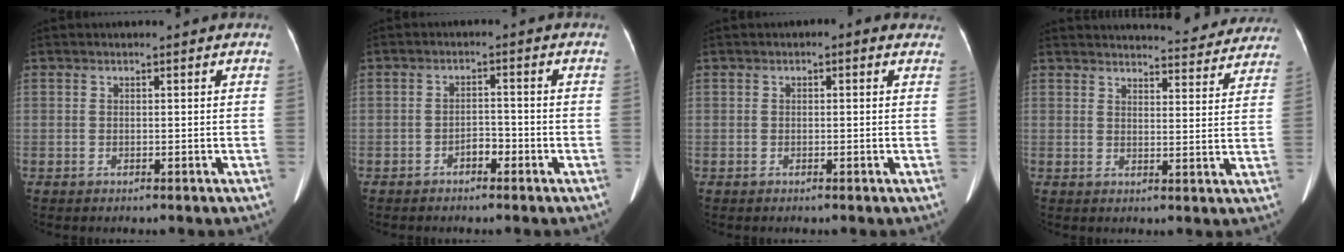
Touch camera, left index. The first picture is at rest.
{"total": 2.3, "force": [-1.5, 1.0, 1.3], "torque": [-0.018, 0.006, -0.027]}
{"total": 1.5, "force": [0.5, 0.7, 1.2], "torque": [-0.008, 0.013, -0.002]}
{"total": 17.8, "force": [17.0, 3.5, 4.0], "torque": [-0.028, -0.021, 0.187]}